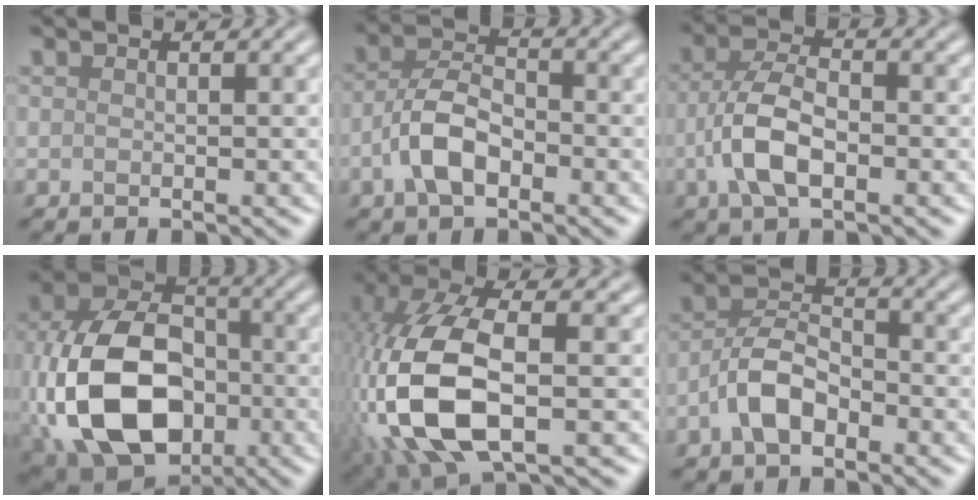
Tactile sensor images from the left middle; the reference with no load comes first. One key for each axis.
{"total": 4.7, "fx": -1.9, "fy": 2.5, "fz": 3.4, "tx": -0.064, "ty": 0.010, "tz": -0.044}
{"total": 5.1, "fx": -1.4, "fy": 2.6, "fz": 4.2, "tx": -0.086, "ty": 0.005, "tz": -0.034}
{"total": 14.9, "fx": -2.6, "fy": 10.6, "fz": 10.1, "tx": -0.219, "ty": -0.019, "tz": -0.054}
{"total": 12.3, "fx": -2.0, "fy": 6.0, "fz": 10.5, "tx": -0.253, "ty": 0.000, "tz": -0.043}
{"total": 4.4, "fx": -2.3, "fy": 2.3, "fz": 3.0, "tx": -0.052, "ty": 0.015, "tz": -0.051}